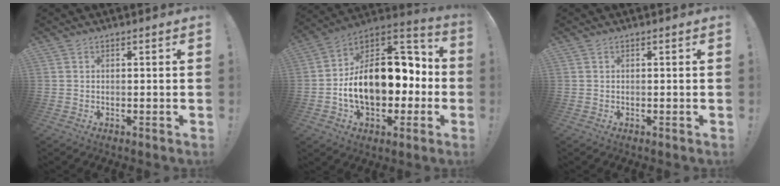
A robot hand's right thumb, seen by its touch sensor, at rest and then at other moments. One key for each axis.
{"total": 21.9, "fx": -2.2, "fy": 14.3, "fz": 16.4, "tx": -0.250, "ty": 0.015, "tz": -0.021}
{"total": 0.0}